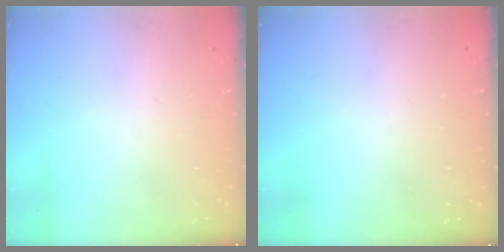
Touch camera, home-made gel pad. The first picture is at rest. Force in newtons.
{"total": 2.8, "press": 2.8, "slide": 0.1}